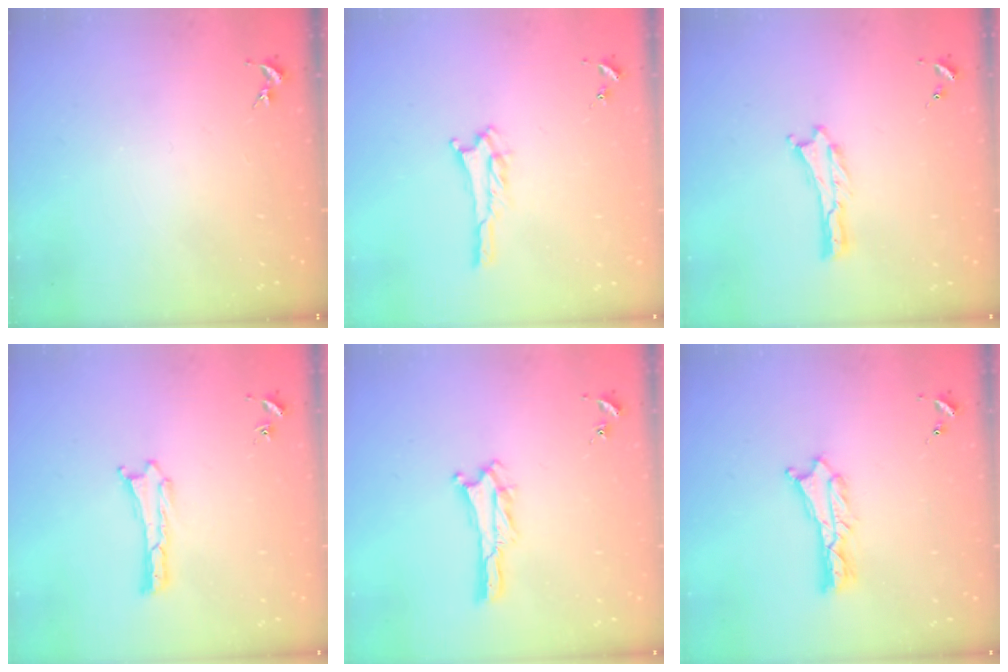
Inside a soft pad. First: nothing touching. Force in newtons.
{"total": 2.8, "press": 2.8, "slide": 0.3}
{"total": 0.0}
{"total": 0.0}
{"total": 1.3, "press": 1.3, "slide": 0.4}
{"total": 1.8, "press": 1.7, "slide": 0.2}